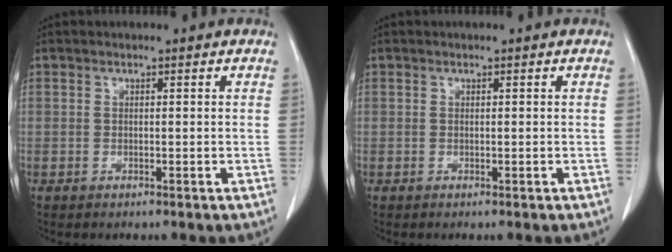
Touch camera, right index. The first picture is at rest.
{"total": 0.0}